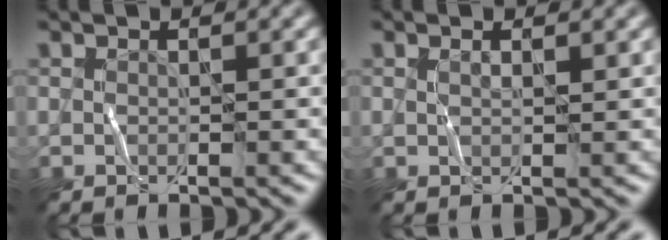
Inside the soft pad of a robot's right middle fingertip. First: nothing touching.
{"total": 0.8, "force": [0.6, 0.1, 0.6], "torque": [-0.005, -0.001, 0.009]}